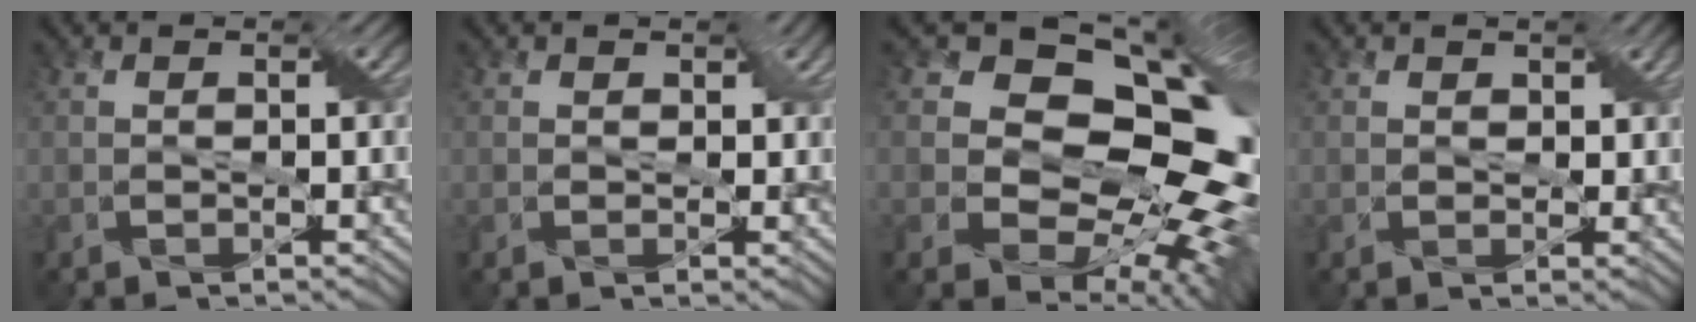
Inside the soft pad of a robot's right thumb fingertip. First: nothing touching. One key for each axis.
{"total": 1.9, "fx": 0.7, "fy": 1.5, "fz": 0.8, "tx": -0.007, "ty": 0.006, "tz": 0.003}
{"total": 17.1, "fx": 3.0, "fy": 11.8, "fz": 11.9, "tx": -0.161, "ty": 0.007, "tz": 0.062}
{"total": 1.3, "fx": 0.8, "fy": 1.0, "fz": 0.3, "tx": -0.003, "ty": 0.004, "tz": 0.006}